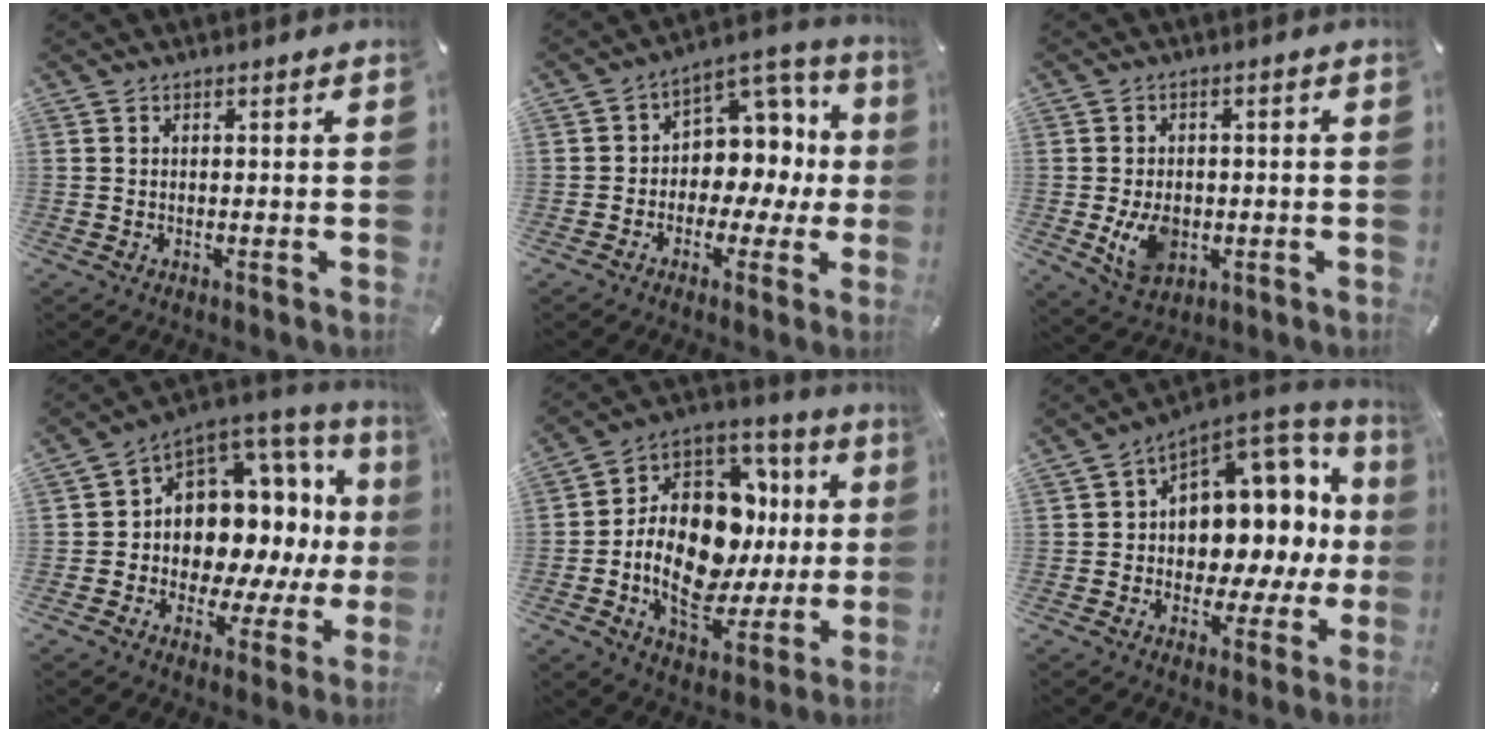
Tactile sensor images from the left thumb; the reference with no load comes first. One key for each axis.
{"total": 9.8, "fx": 0.0, "fy": 8.7, "fz": 4.4, "tx": -0.044, "ty": -0.015, "tz": 0.005}
{"total": 8.2, "fx": -1.4, "fy": 6.2, "fz": 5.2, "tx": -0.097, "ty": -0.002, "tz": -0.027}
{"total": 11.2, "fx": 2.0, "fy": 9.6, "fz": 5.5, "tx": -0.074, "ty": -0.062, "tz": 0.041}
{"total": 21.5, "fx": -0.1, "fy": 14.9, "fz": 15.5, "tx": -0.276, "ty": -0.022, "tz": 0.005}
{"total": 10.9, "fx": 2.9, "fy": 8.8, "fz": 5.8, "tx": -0.056, "ty": -0.060, "tz": 0.050}